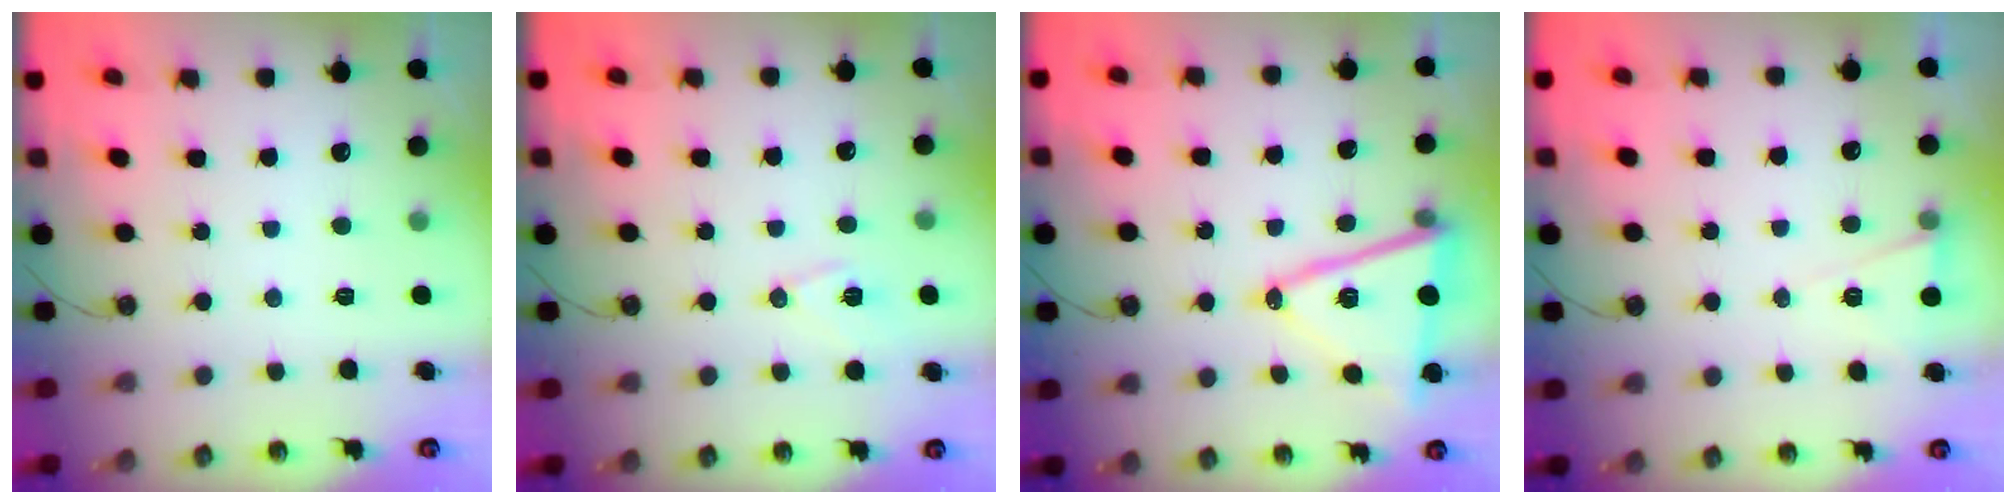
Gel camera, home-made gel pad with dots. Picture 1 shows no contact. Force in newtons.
{"total": 7.4, "press": 6.7, "slide": 3.2}
{"total": 14.8, "press": 14.6, "slide": 2.5}
{"total": 5.5, "press": 3.3, "slide": 4.4}